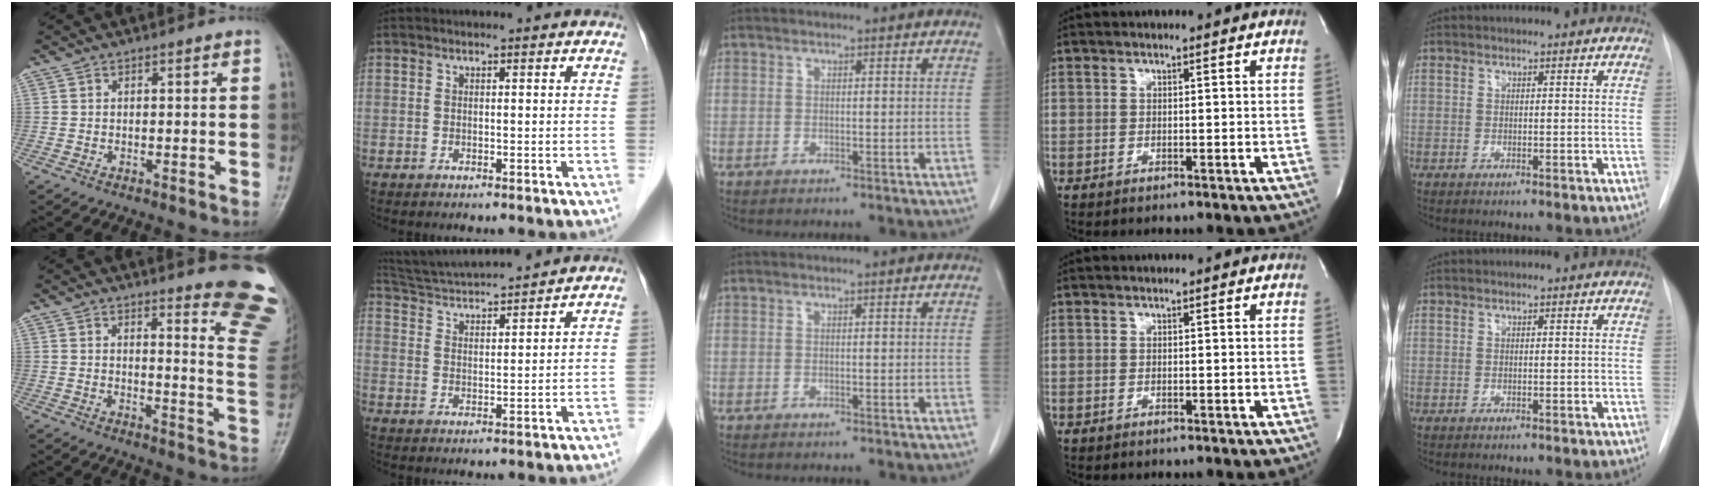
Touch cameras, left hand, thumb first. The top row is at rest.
{"thumb": {"total": 14.5, "force": [12.5, 1.3, 7.4], "torque": [-0.067, -0.143, 0.126]}, "index": {"total": 12.2, "force": [11.4, -0.1, 4.2], "torque": [-0.085, 0.021, 0.190]}}